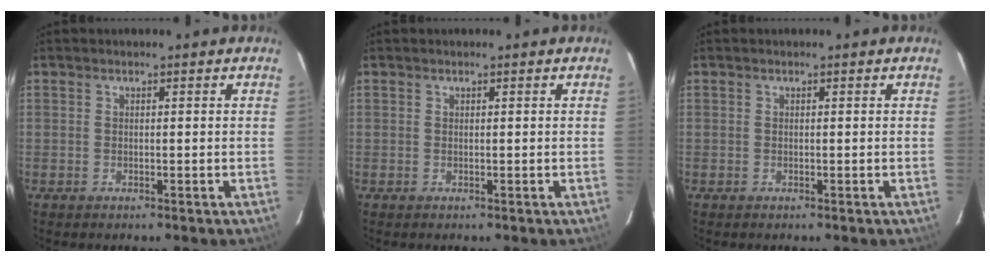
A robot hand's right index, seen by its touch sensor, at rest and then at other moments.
{"total": 0.0}
{"total": 0.0}